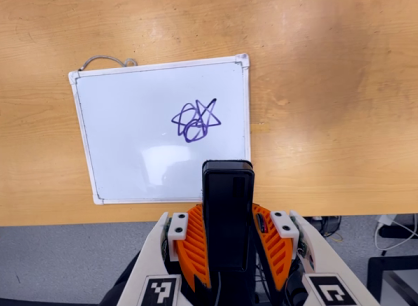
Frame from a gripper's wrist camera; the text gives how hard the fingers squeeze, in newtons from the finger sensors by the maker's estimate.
{"total": 3.9, "left": 2.3, "right": 5.5}